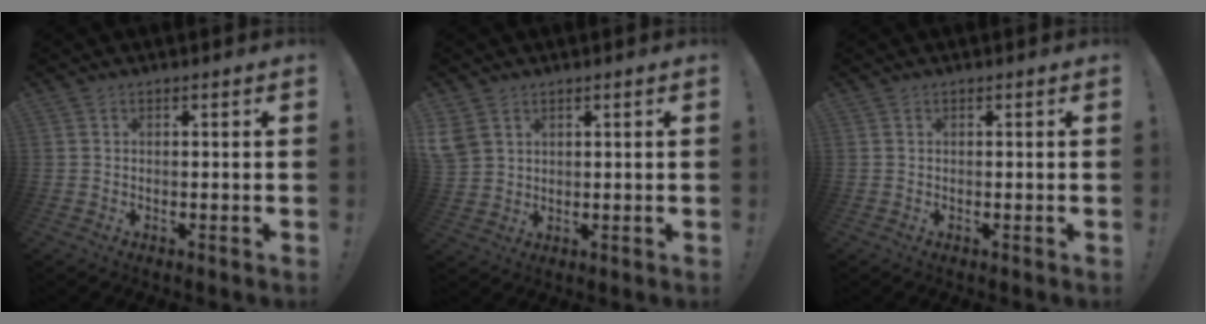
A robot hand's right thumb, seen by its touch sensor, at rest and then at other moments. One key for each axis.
{"total": 5.3, "fx": 2.6, "fy": 3.8, "fz": 2.5, "tx": -0.051, "ty": -0.007, "tz": 0.055}
{"total": 0.0}